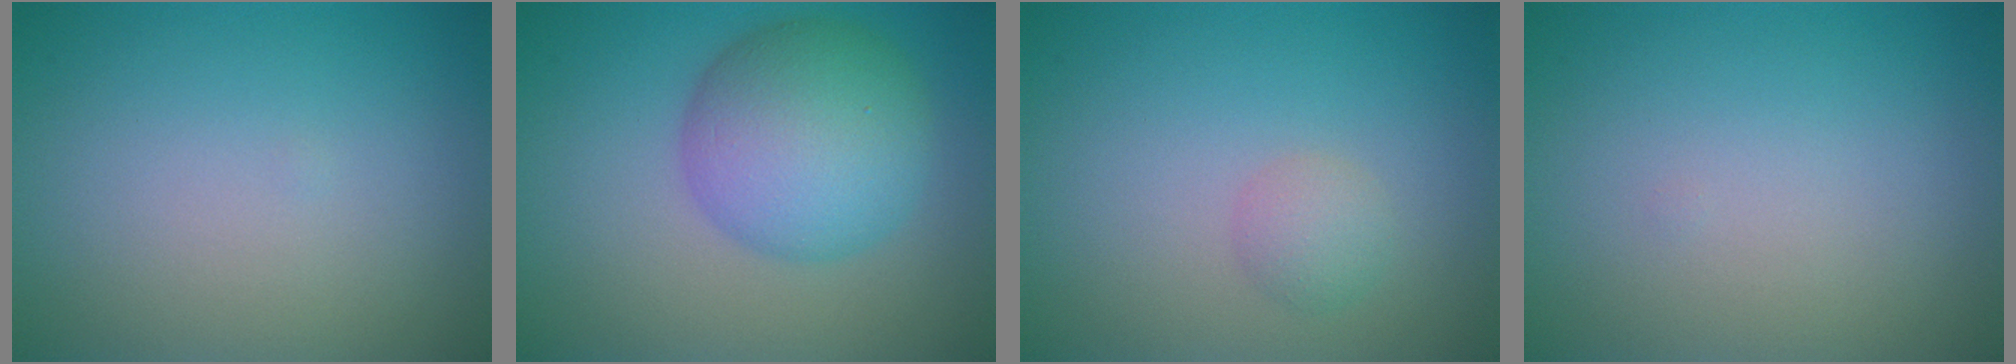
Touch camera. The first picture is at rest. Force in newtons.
{"total": 7.4, "press": 7.4, "slide": 0.1}
{"total": 1.5, "press": 1.5, "slide": 0.1}
{"total": 0.0}